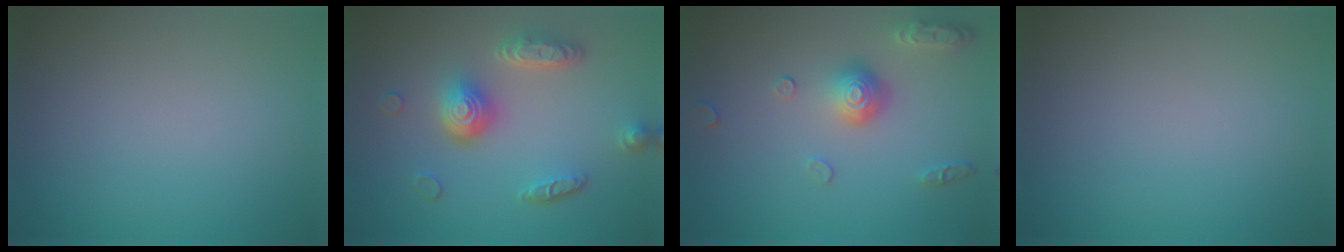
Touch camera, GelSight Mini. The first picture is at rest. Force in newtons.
{"total": 4.9, "press": 3.7, "slide": 3.3}
{"total": 3.7, "press": 3.0, "slide": 2.1}
{"total": 0.0}